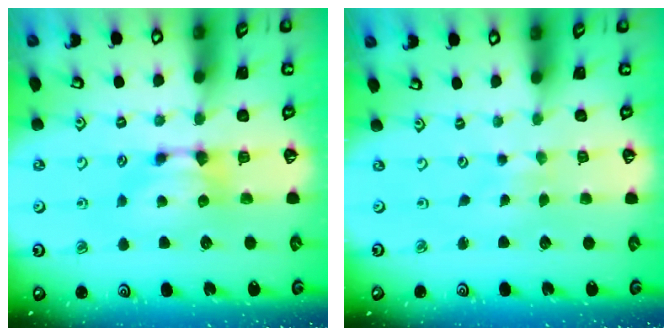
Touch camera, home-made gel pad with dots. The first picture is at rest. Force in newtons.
{"total": 4.6, "press": 4.6, "slide": 0.0}